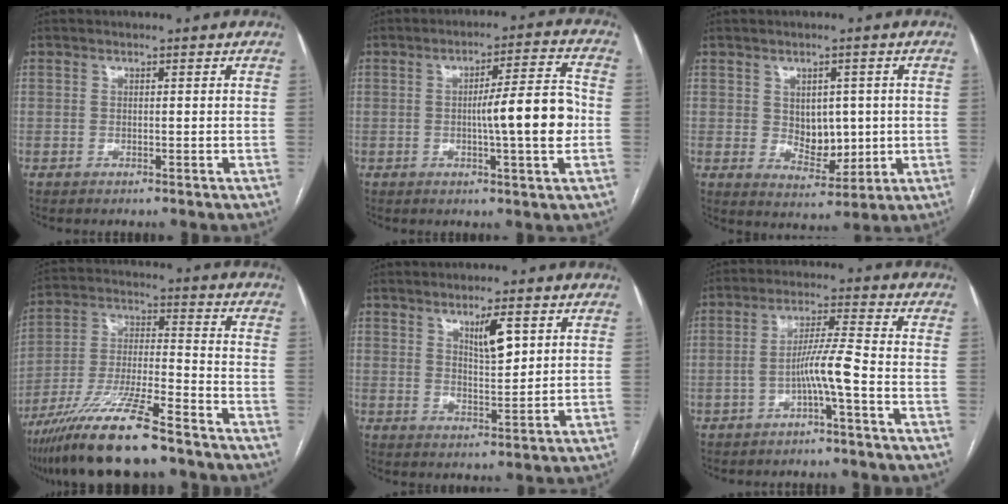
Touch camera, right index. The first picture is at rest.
{"total": 10.0, "force": [-1.1, 0.4, 10.0], "torque": [-0.141, 0.010, -0.020]}
{"total": 6.5, "force": [0.4, 4.1, 5.1], "torque": [-0.074, -0.002, 0.023]}
{"total": 16.4, "force": [-12.4, 1.6, 10.6], "torque": [-0.219, -0.027, -0.224]}
{"total": 4.8, "force": [2.4, 1.1, 4.1], "torque": [-0.071, -0.003, 0.044]}
{"total": 5.6, "force": [-2.3, -0.6, 5.1], "torque": [-0.094, 0.013, -0.042]}